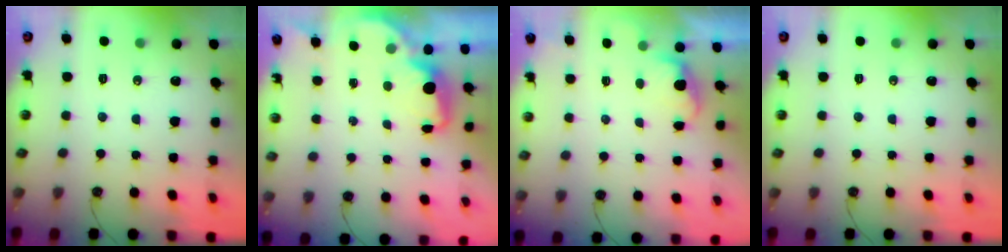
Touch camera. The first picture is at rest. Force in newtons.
{"total": 2.0, "press": 1.8, "slide": 0.8}
{"total": 1.3, "press": 1.0, "slide": 0.8}
{"total": 0.0}